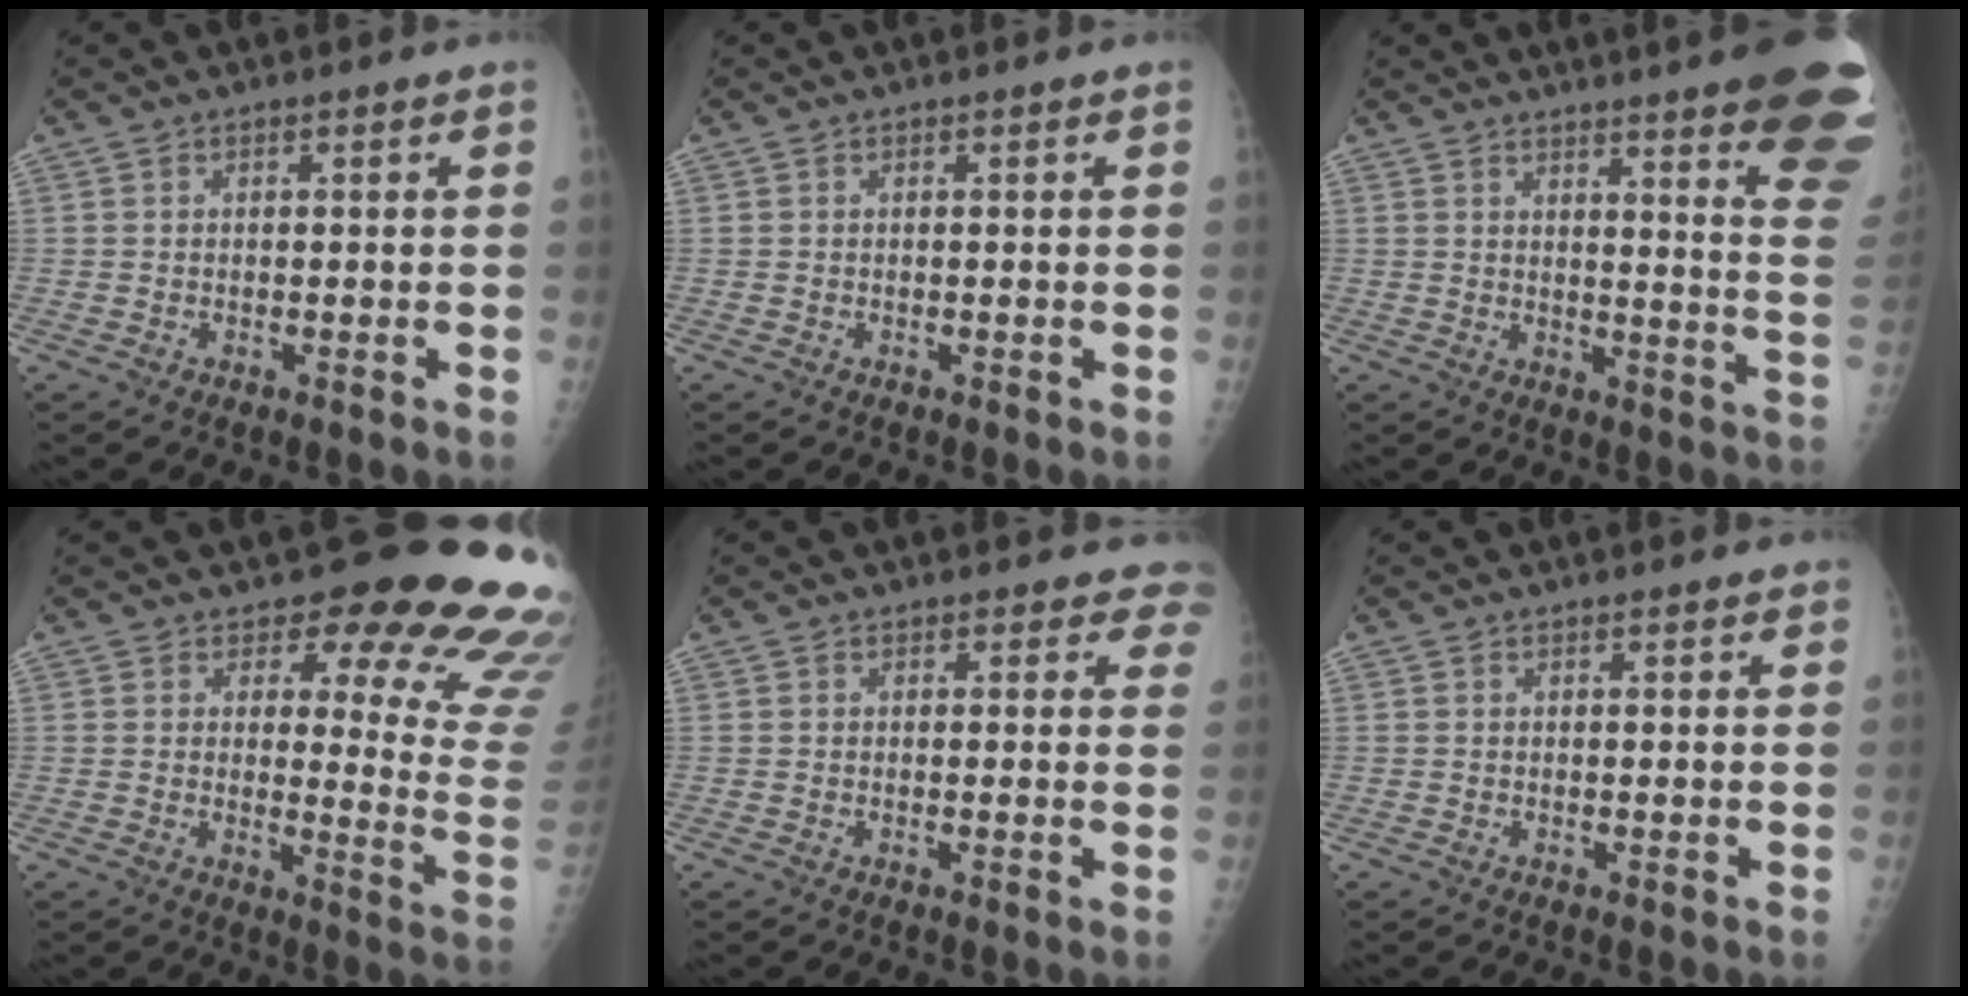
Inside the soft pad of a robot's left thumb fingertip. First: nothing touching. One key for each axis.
{"total": 0.0}
{"total": 22.8, "fx": 16.5, "fy": 2.8, "fz": 15.5, "tx": -0.149, "ty": -0.096, "tz": 0.189}
{"total": 18.7, "fx": 15.2, "fy": 6.4, "fz": 8.8, "tx": -0.048, "ty": -0.127, "tz": 0.157}
{"total": 4.0, "fx": 3.5, "fy": 2.0, "fz": 0.1, "tx": 0.039, "ty": -0.015, "tz": 0.012}
{"total": 1.2, "fx": 1.0, "fy": 0.5, "fz": 0.5, "tx": -0.001, "ty": -0.002, "tz": 0.010}